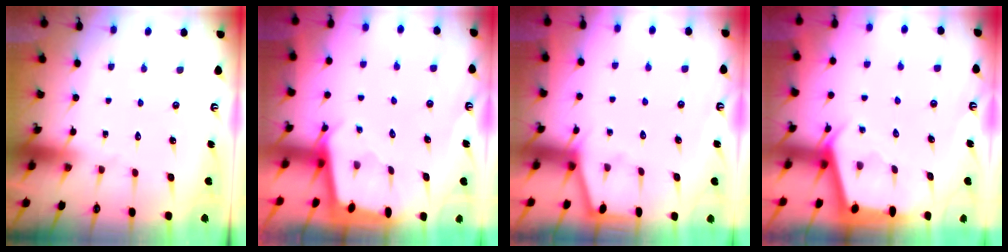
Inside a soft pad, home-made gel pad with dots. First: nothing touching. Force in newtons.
{"total": 1.8, "press": 1.8, "slide": 0.2}
{"total": 2.5, "press": 2.4, "slide": 0.4}
{"total": 2.8, "press": 2.8, "slide": 0.3}